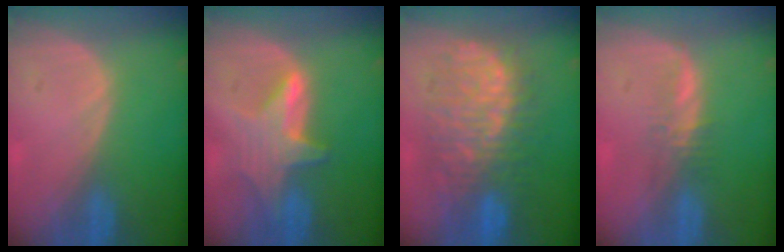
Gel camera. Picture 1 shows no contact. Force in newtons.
{"total": 6.8, "press": 6.3, "slide": 2.4}
{"total": 11.6, "press": 11.5, "slide": 1.3}
{"total": 2.3, "press": 2.2, "slide": 0.6}